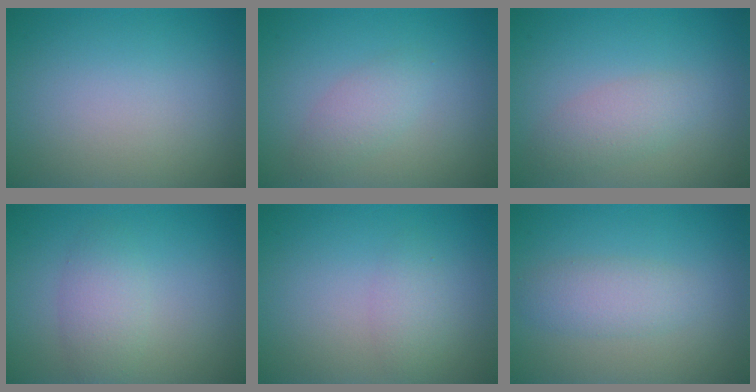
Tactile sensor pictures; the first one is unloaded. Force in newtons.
{"total": 1.9, "press": 1.9, "slide": 0.2}
{"total": 2.3, "press": 2.3, "slide": 0.1}
{"total": 2.6, "press": 2.6, "slide": 0.1}
{"total": 1.6, "press": 1.5, "slide": 0.2}
{"total": 2.5, "press": 2.5, "slide": 0.0}